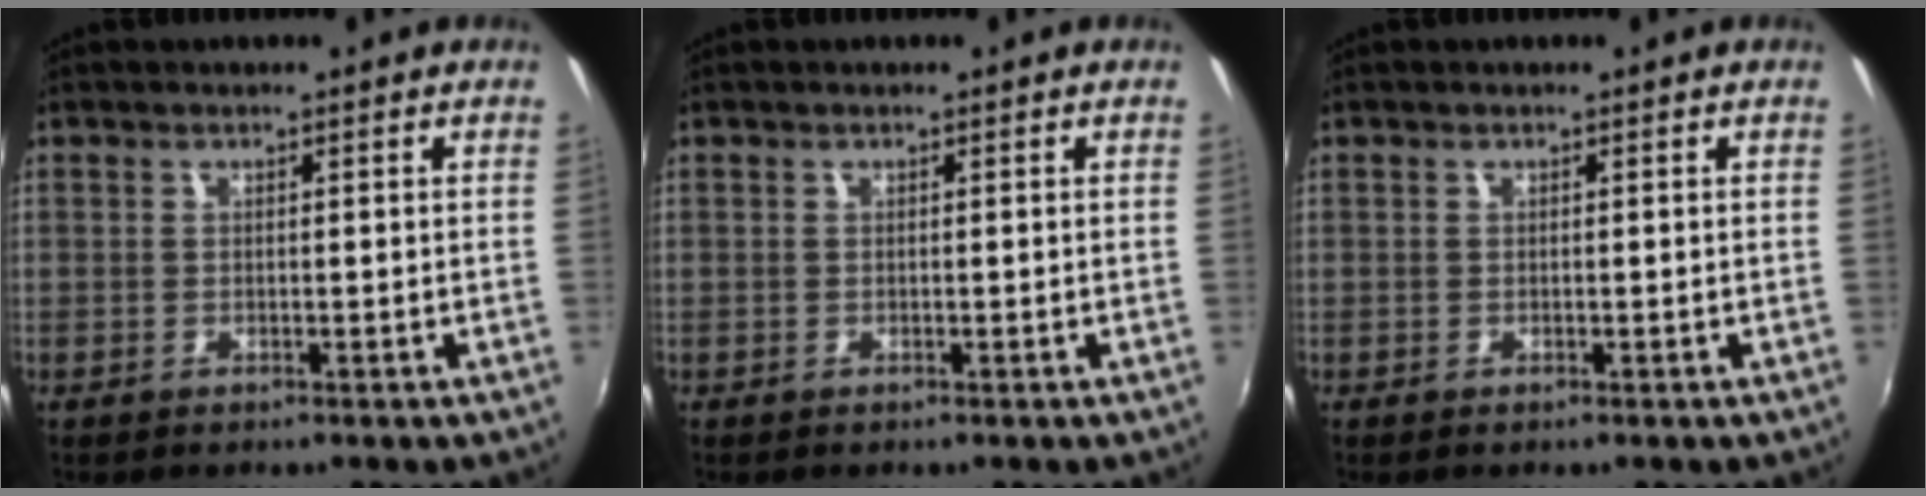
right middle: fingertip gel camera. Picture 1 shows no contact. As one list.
[{"total": 0.0}, {"total": 0.0}]